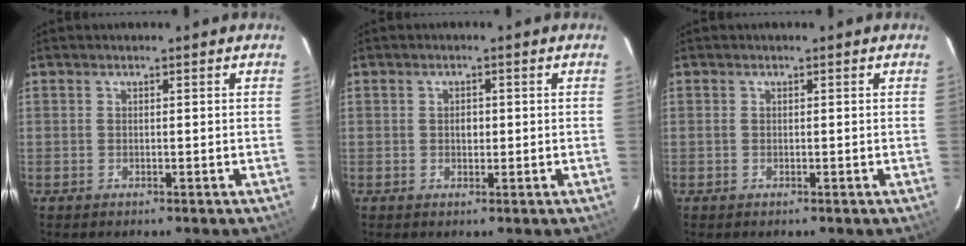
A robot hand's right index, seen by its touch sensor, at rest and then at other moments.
{"total": 1.4, "force": [0.0, 1.2, 0.8], "torque": [-0.014, 0.005, -0.001]}
{"total": 0.0}